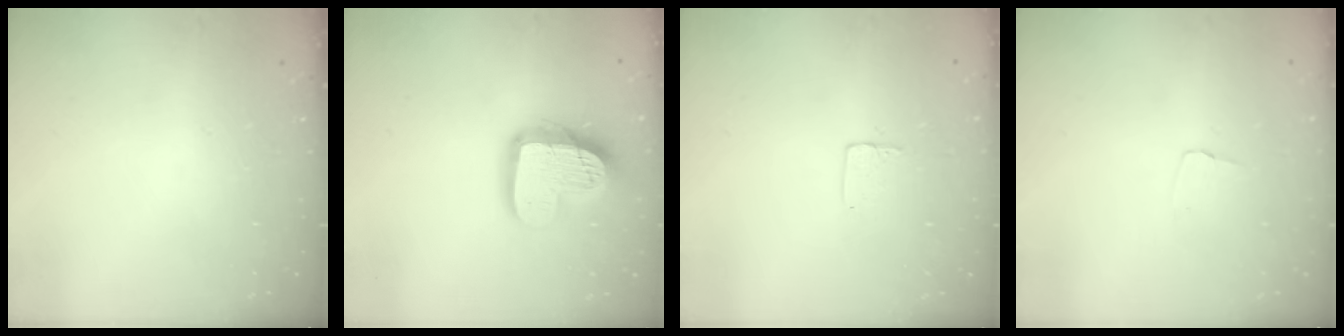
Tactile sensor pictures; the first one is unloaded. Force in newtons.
{"total": 16.5, "press": 16.4, "slide": 1.3}
{"total": 3.9, "press": 3.9, "slide": 0.1}
{"total": 2.6, "press": 2.6, "slide": 0.2}